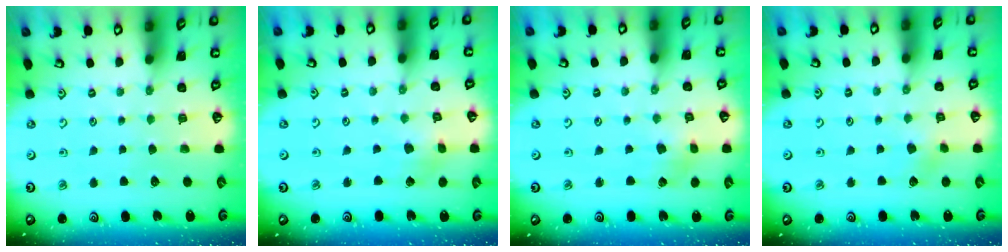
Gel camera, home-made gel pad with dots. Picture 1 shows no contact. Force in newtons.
{"total": 2.7, "press": 2.7, "slide": 0.1}
{"total": 2.5, "press": 2.5, "slide": 0.6}
{"total": 2.5, "press": 2.5, "slide": 0.3}